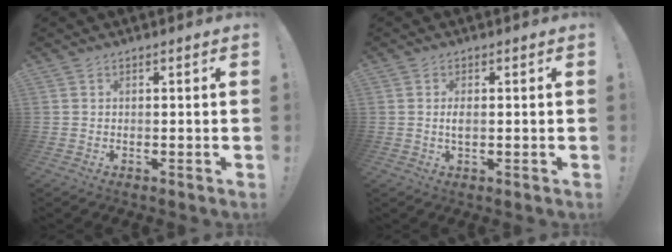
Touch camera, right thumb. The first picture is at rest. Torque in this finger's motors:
{"motor_torque": [0.95, 0.77, 0.59, 0.05, 0.27]}